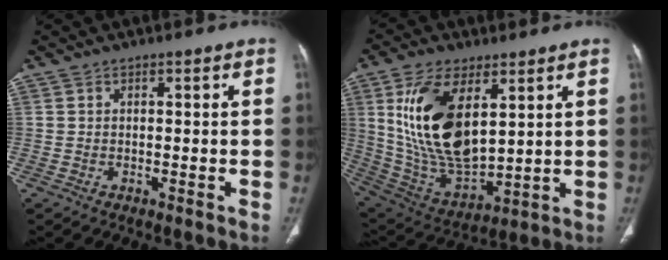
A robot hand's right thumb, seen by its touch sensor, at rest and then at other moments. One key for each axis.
{"total": 20.3, "fx": 6.3, "fy": 10.1, "fz": 16.5, "tx": -0.303, "ty": -0.030, "tz": 0.133}